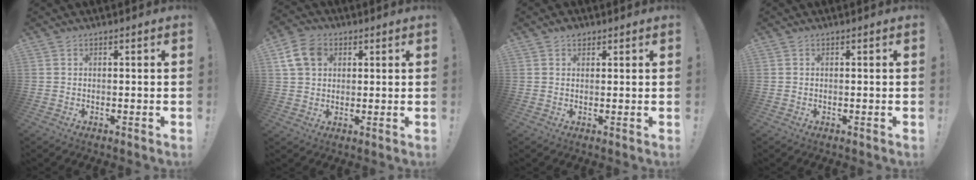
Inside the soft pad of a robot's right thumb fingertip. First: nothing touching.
{"total": 9.7, "force": [3.8, 7.2, 5.4], "torque": [-0.098, -0.002, 0.077]}
{"total": 2.3, "force": [1.6, 1.5, 0.6], "torque": [0.000, -0.006, 0.027]}
{"total": 0.0}